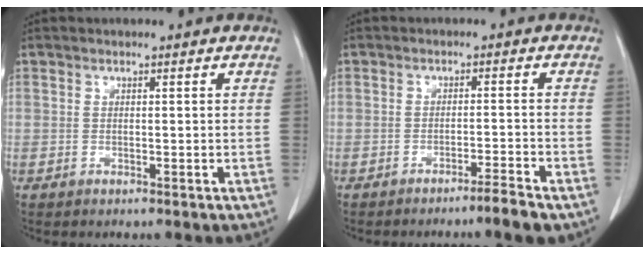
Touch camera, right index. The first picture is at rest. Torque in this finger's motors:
{"motor_torque": [0.39, -0.51, 0.01, -0.01]}